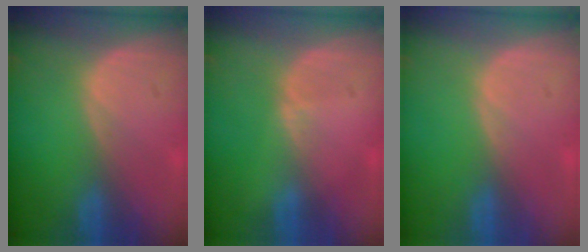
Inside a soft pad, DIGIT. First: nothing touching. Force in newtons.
{"total": 0.5, "press": 0.5, "slide": 0.2}
{"total": 0.0}